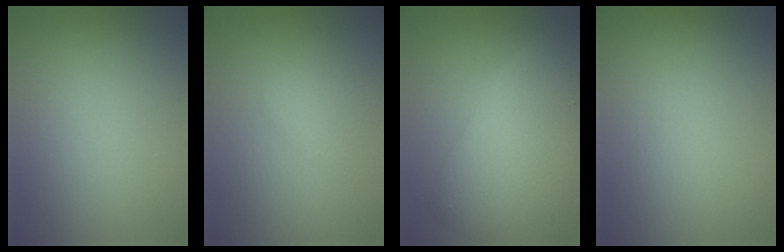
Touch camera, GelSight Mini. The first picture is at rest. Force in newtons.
{"total": 1.7, "press": 1.7, "slide": 0.1}
{"total": 9.3, "press": 9.3, "slide": 0.1}
{"total": 0.0}